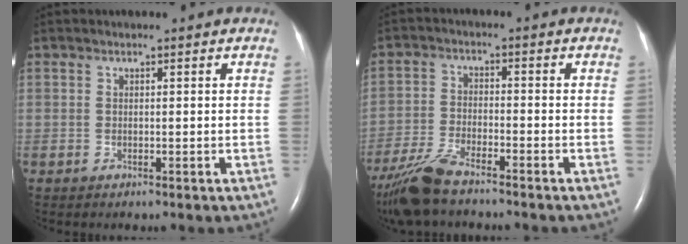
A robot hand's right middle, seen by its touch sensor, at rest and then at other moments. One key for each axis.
{"total": 8.5, "fx": -7.0, "fy": 1.6, "fz": 4.5, "tx": -0.098, "ty": -0.023, "tz": -0.134}